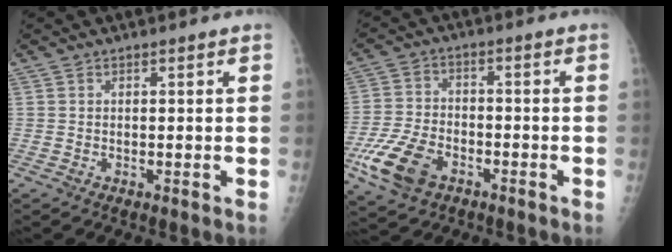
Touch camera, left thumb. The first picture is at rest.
{"total": 11.2, "force": [-5.5, 6.8, 7.0], "torque": [-0.135, 0.013, -0.104]}